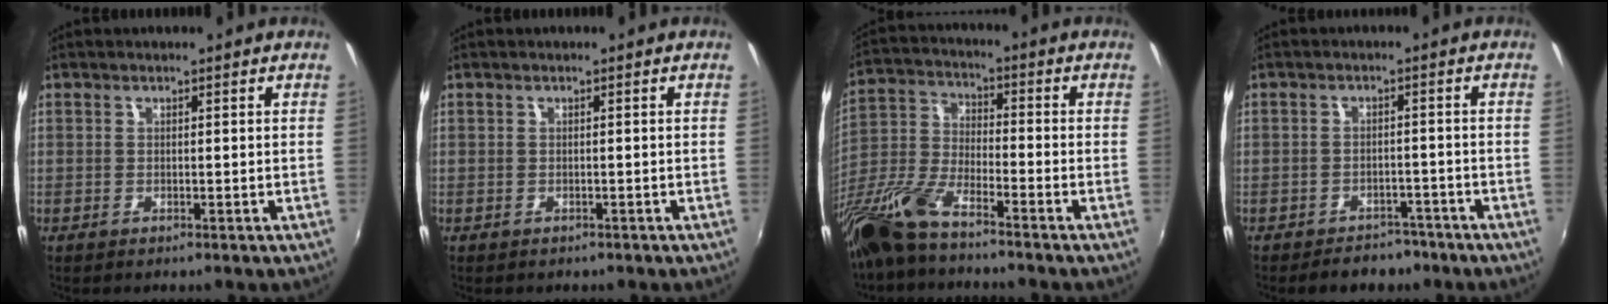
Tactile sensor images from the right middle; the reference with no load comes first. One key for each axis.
{"total": 0.7, "fx": -0.4, "fy": 0.5, "fz": 0.1, "tx": -0.005, "ty": -0.001, "tz": -0.004}
{"total": 13.0, "fx": -9.9, "fy": 2.7, "fz": 8.0, "tx": -0.187, "ty": -0.015, "tz": -0.206}
{"total": 7.0, "fx": -5.6, "fy": 3.7, "fz": 1.9, "tx": -0.049, "ty": 0.007, "tz": -0.070}